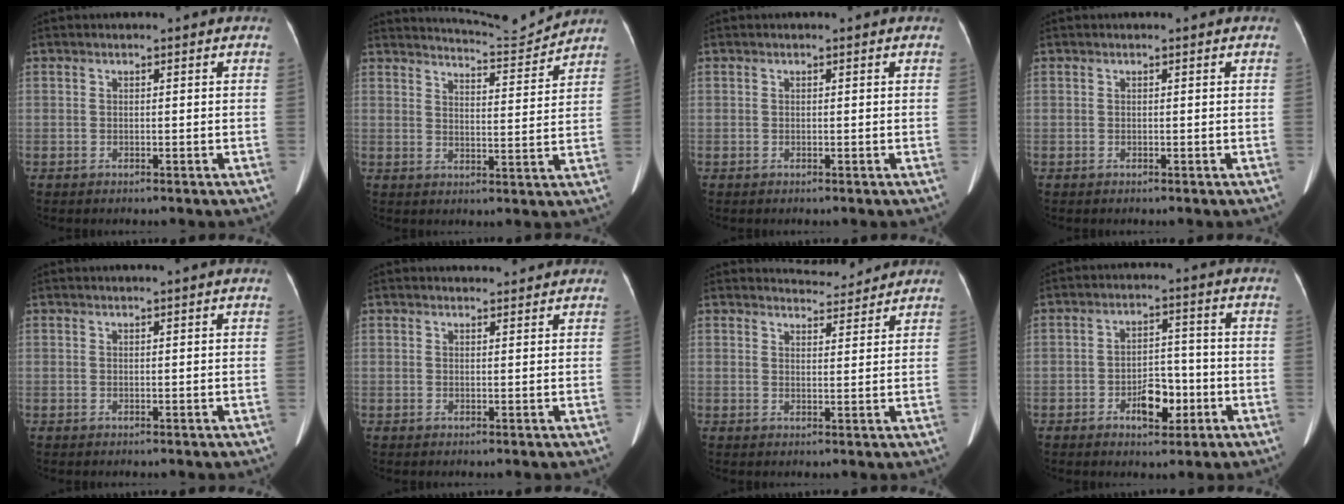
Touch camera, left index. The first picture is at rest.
{"total": 7.1, "force": [7.0, -1.3, -0.4], "torque": [-0.014, -0.018, 0.109]}
{"total": 0.0}
{"total": 0.0}
{"total": 0.6, "force": [0.4, -0.3, 0.4], "torque": [-0.013, -0.001, 0.014]}
{"total": 2.3, "force": [2.3, 0.4, 0.1], "torque": [-0.009, 0.010, 0.030]}
{"total": 4.2, "force": [4.1, 0.6, -0.4], "torque": [-0.005, 0.002, 0.057]}
{"total": 5.8, "force": [-2.5, 3.0, 4.2], "torque": [-0.069, 0.011, -0.037]}